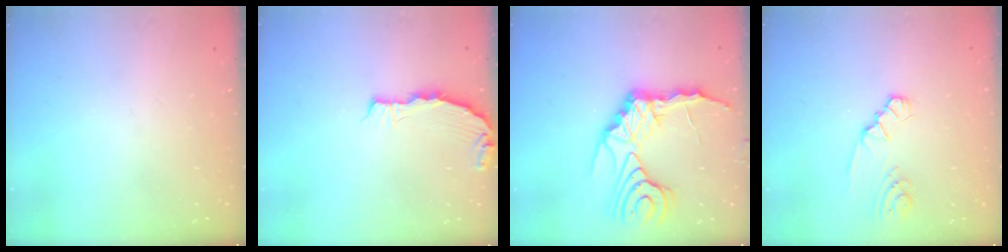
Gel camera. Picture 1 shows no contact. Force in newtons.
{"total": 4.3, "press": 4.3, "slide": 0.3}
{"total": 15.1, "press": 15.1, "slide": 0.9}
{"total": 2.5, "press": 2.5, "slide": 0.3}